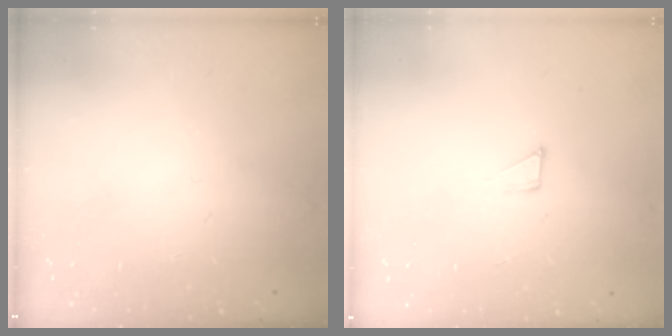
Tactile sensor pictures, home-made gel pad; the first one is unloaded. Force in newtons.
{"total": 3.3, "press": 3.3, "slide": 0.3}